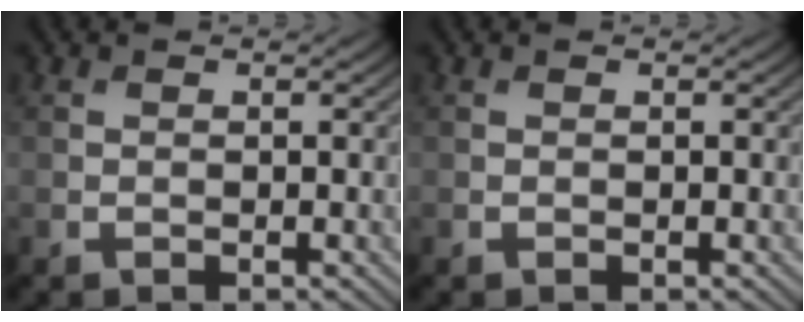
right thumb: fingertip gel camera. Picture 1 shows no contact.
{"total": 0.0}